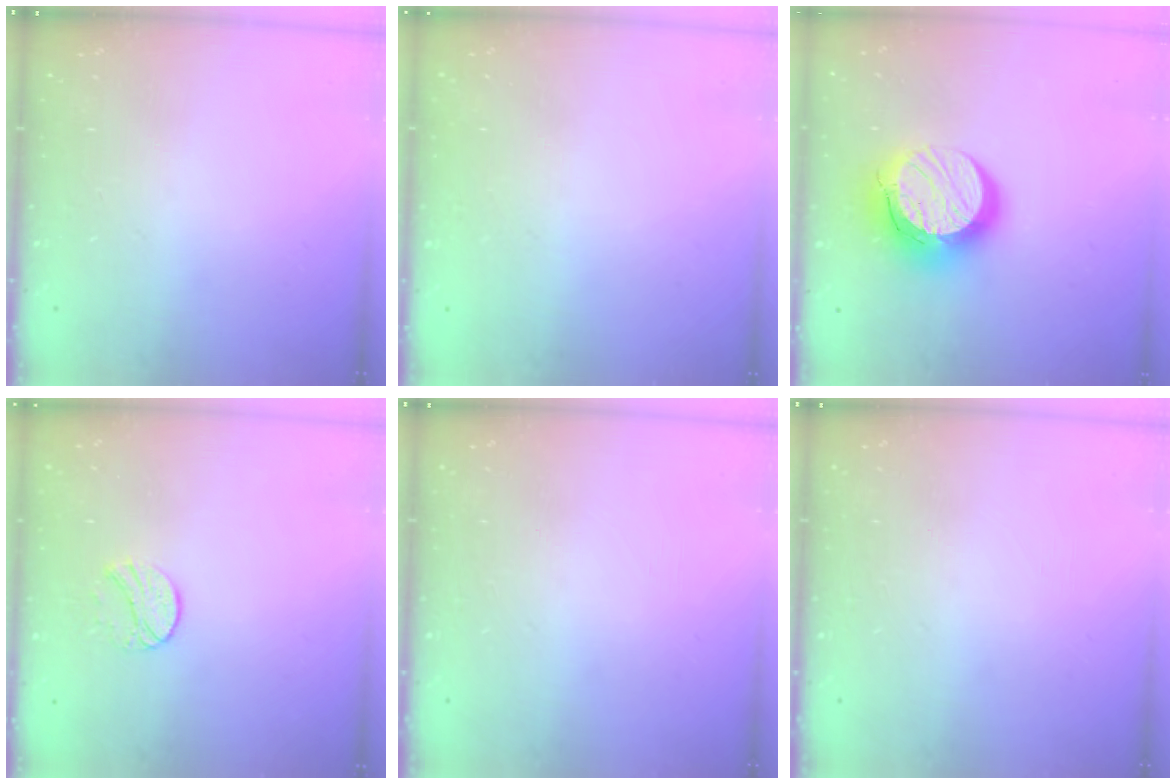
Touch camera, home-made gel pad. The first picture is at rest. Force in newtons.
{"total": 0.0}
{"total": 15.8, "press": 15.8, "slide": 1.1}
{"total": 7.6, "press": 7.6, "slide": 0.6}
{"total": 0.0}
{"total": 0.0}